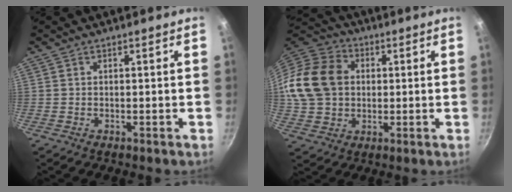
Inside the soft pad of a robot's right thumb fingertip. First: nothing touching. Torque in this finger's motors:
{"motor_torque": [-0.61, 1.15, 0.84, -0.82, 0.25]}